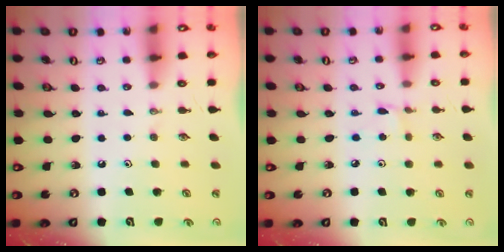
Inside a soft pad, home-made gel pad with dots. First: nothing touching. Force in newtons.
{"total": 1.6, "press": 1.5, "slide": 0.2}